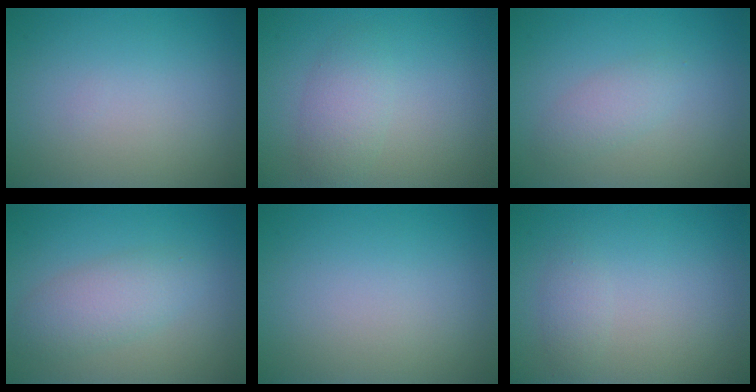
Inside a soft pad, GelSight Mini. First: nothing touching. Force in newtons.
{"total": 2.4, "press": 2.4, "slide": 0.1}
{"total": 1.7, "press": 1.7, "slide": 0.1}
{"total": 3.2, "press": 3.2, "slide": 0.1}
{"total": 0.0}
{"total": 1.1, "press": 1.1, "slide": 0.0}